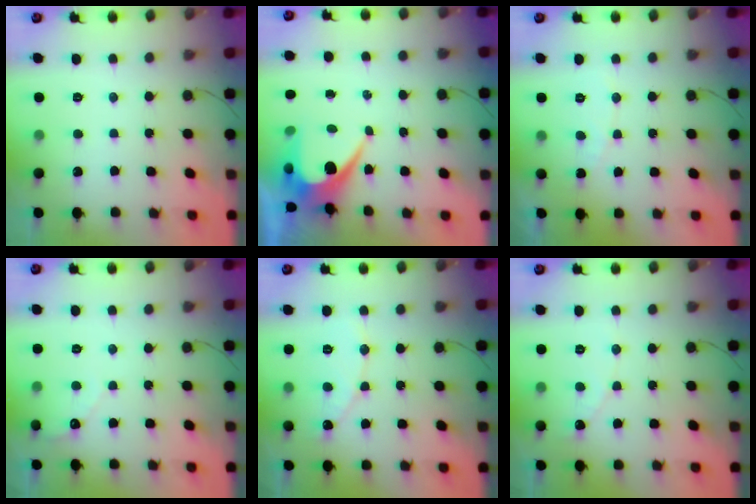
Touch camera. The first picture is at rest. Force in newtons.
{"total": 8.7, "press": 8.7, "slide": 0.4}
{"total": 4.4, "press": 4.4, "slide": 0.3}
{"total": 2.6, "press": 2.6, "slide": 0.2}
{"total": 6.4, "press": 6.4, "slide": 0.6}
{"total": 2.3, "press": 2.3, "slide": 0.2}